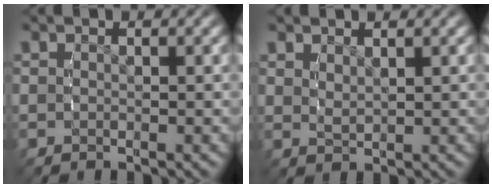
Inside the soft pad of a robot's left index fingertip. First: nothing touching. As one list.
[{"total": 1.3, "force": [1.2, -0.5, 0.2], "torque": [-0.005, -0.005, 0.033]}]